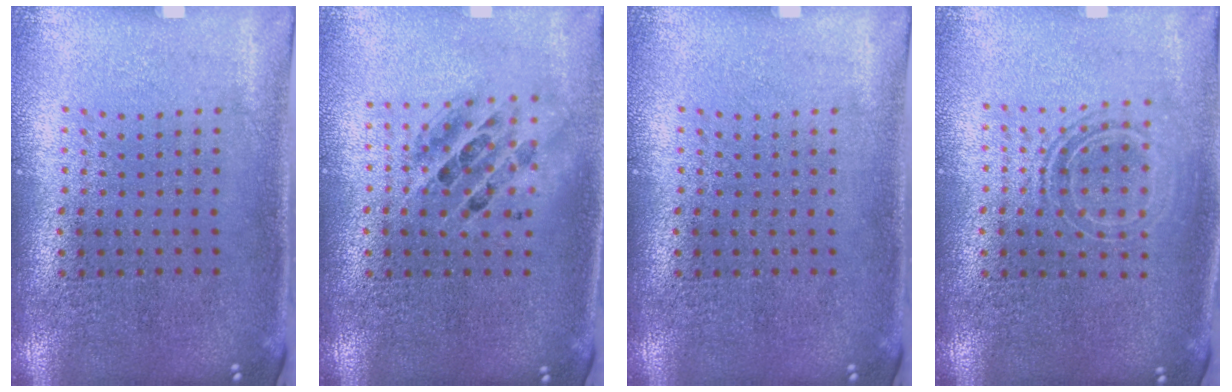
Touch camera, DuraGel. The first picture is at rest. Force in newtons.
{"total": 1.3, "press": 1.1, "slide": 0.7}
{"total": 0.0}
{"total": 1.5, "press": 1.2, "slide": 0.9}